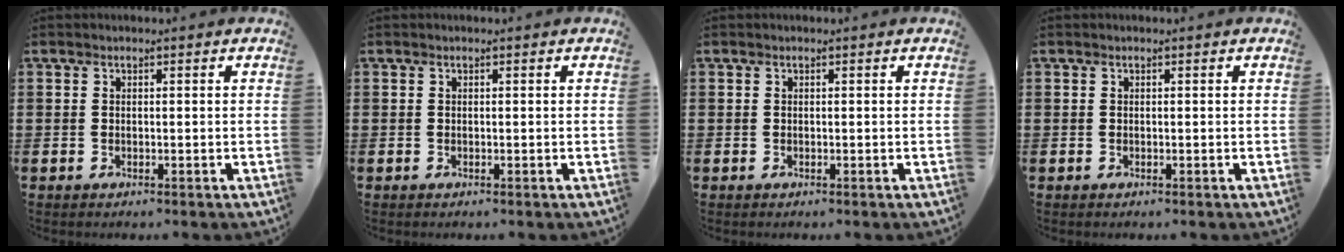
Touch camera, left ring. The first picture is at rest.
{"total": 0.0}
{"total": 0.0}
{"total": 0.0}